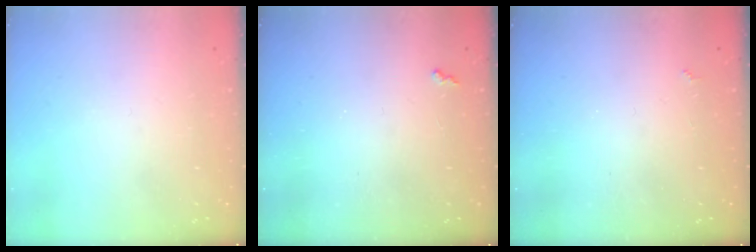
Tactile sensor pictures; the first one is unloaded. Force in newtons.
{"total": 1.9, "press": 1.9, "slide": 0.5}
{"total": 1.4, "press": 1.3, "slide": 0.4}